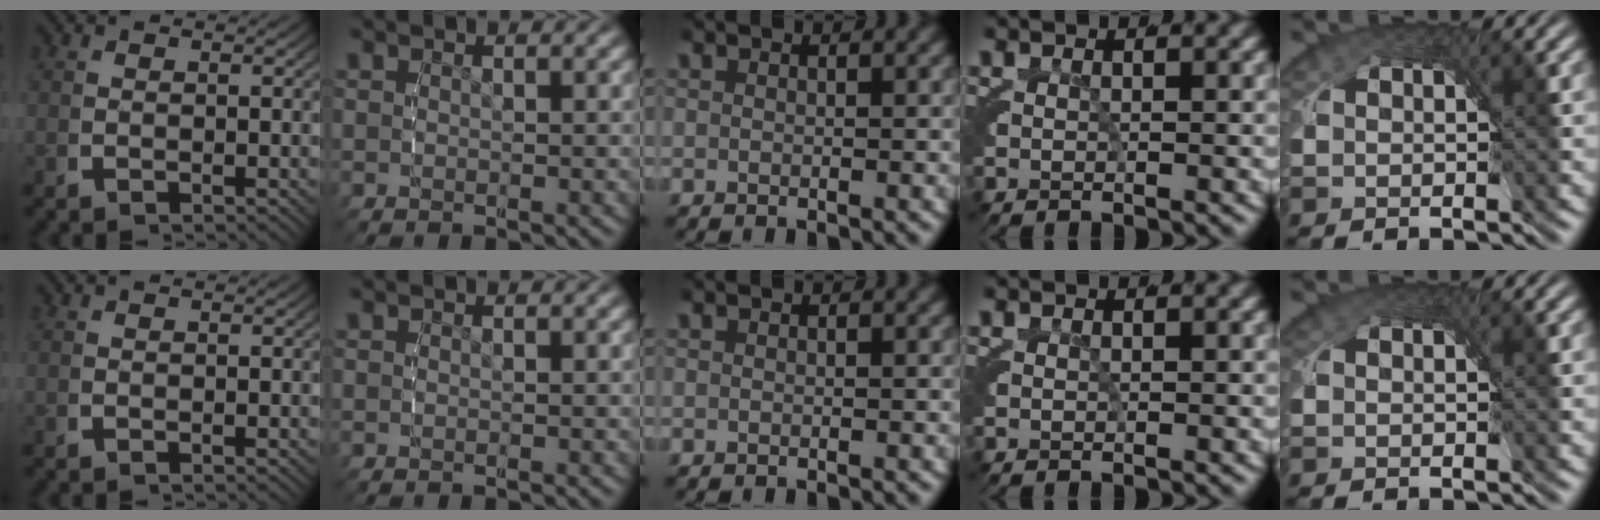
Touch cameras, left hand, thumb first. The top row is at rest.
{"little": {"total": 0.9, "force": [0.2, 0.8, 0.2], "torque": [-0.005, -0.001, -0.001]}}